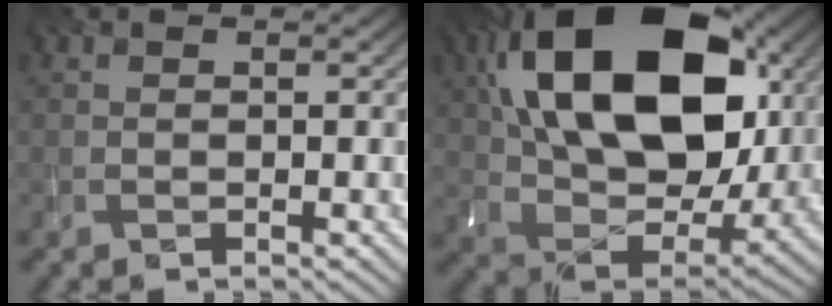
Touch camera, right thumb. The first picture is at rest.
{"total": 21.0, "force": [6.9, 12.8, 15.1], "torque": [-0.317, 0.022, 0.131]}